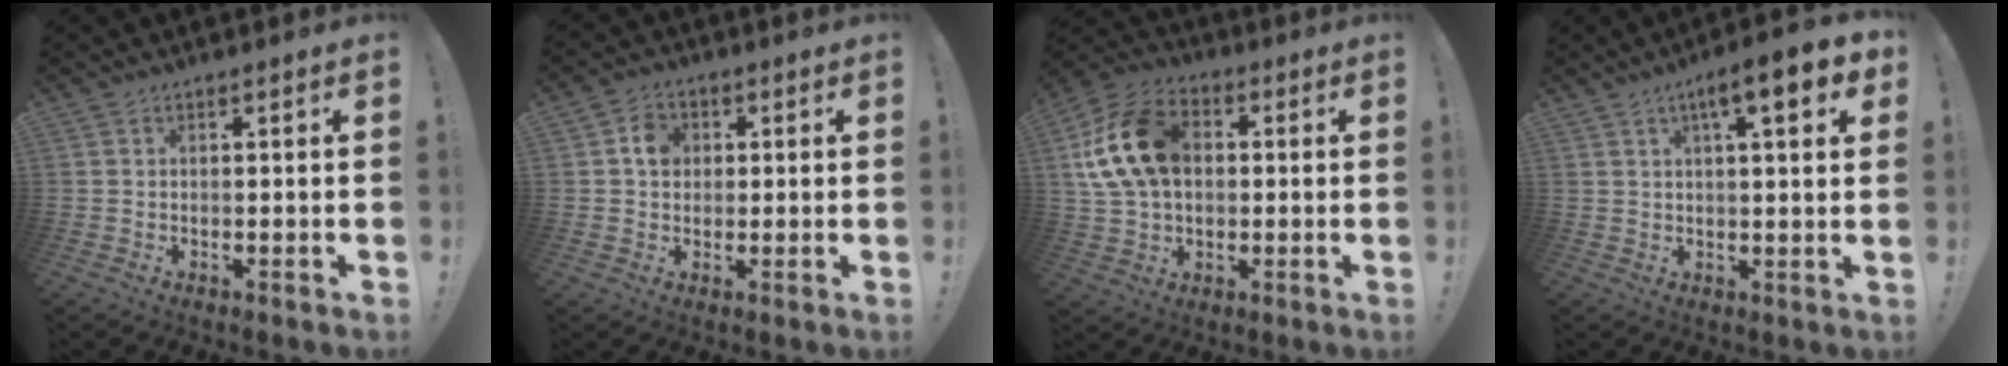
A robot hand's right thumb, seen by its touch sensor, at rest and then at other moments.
{"total": 5.4, "force": [1.0, 4.6, 2.6], "torque": [-0.029, 0.003, 0.015]}
{"total": 18.4, "force": [3.3, 13.1, 12.5], "torque": [-0.219, 0.009, 0.068]}
{"total": 9.4, "force": [4.1, 1.8, 8.3], "torque": [-0.108, -0.020, 0.060]}